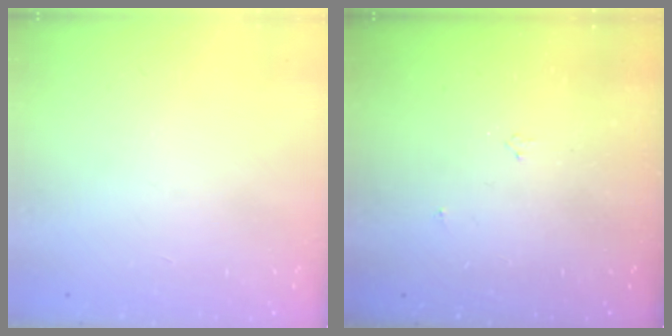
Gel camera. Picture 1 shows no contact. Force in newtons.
{"total": 2.7, "press": 2.7, "slide": 0.5}